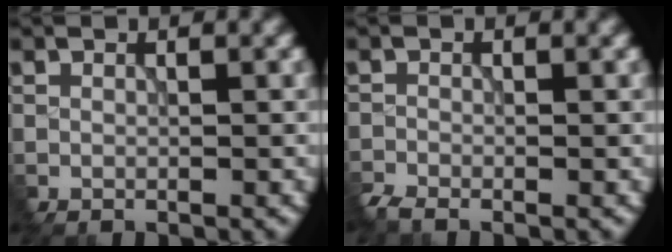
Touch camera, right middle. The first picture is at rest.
{"total": 1.8, "force": [-1.7, 0.4, 0.4], "torque": [-0.012, -0.006, -0.040]}